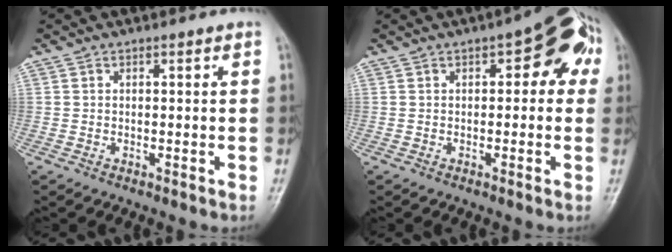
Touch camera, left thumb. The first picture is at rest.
{"total": 8.9, "force": [2.4, 4.2, 7.4], "torque": [-0.054, 0.021, 0.015]}